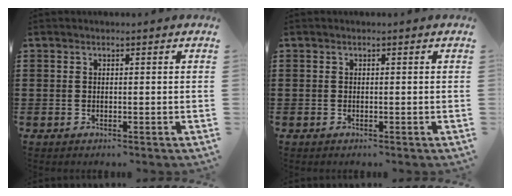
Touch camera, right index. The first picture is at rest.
{"total": 0.0}